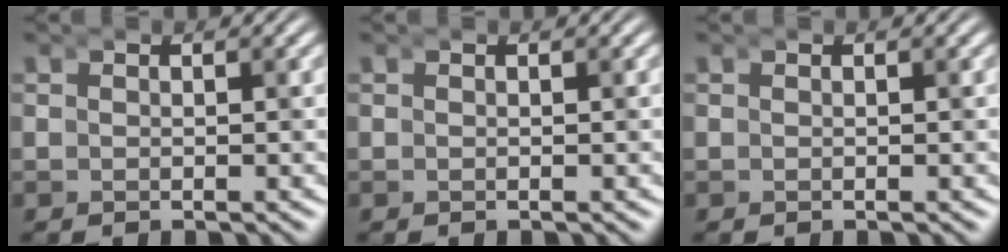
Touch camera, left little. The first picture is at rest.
{"total": 0.0}
{"total": 0.0}